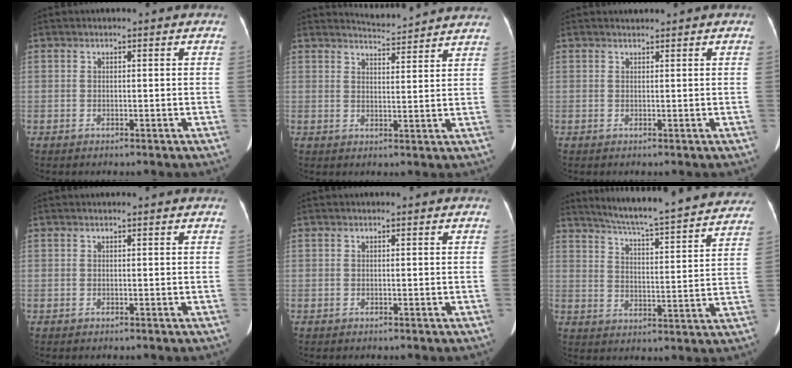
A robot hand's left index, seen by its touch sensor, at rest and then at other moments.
{"total": 6.5, "force": [6.5, -0.3, 0.4], "torque": [-0.018, 0.005, 0.079]}
{"total": 0.5, "force": [0.5, 0.0, -0.1], "torque": [-0.008, 0.003, 0.010]}
{"total": 0.6, "force": [0.6, 0.0, 0.2], "torque": [-0.006, 0.005, 0.005]}
{"total": 0.0}
{"total": 23.8, "force": [21.7, 1.9, 9.6], "torque": [-0.149, -0.032, 0.278]}